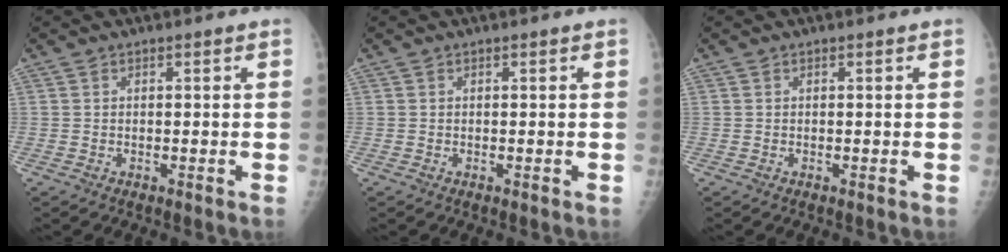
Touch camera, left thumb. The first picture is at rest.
{"total": 0.0}
{"total": 0.0}